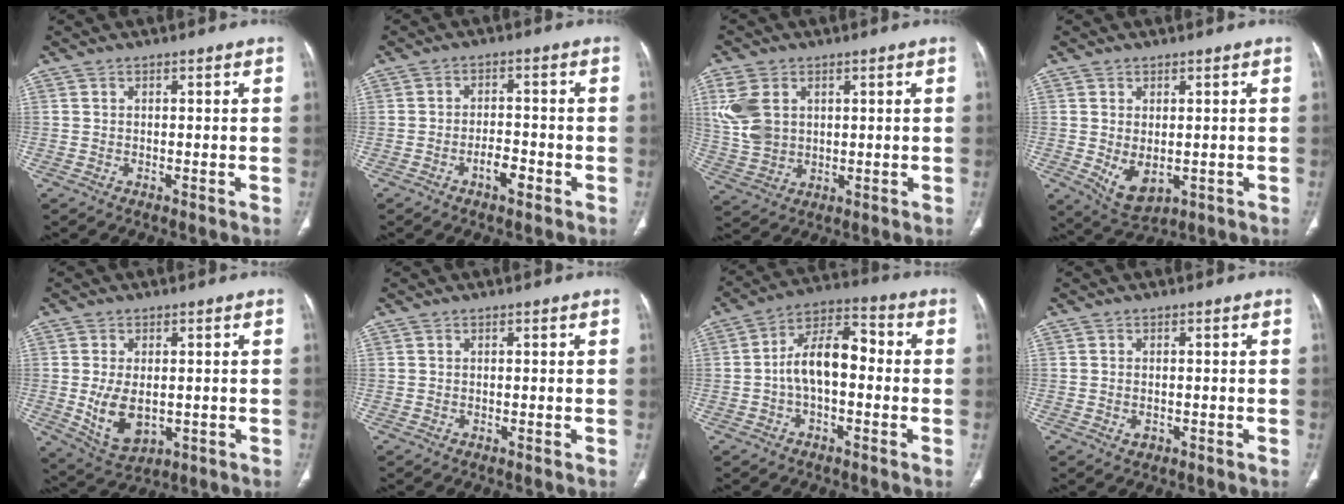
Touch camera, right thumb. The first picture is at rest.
{"total": 4.0, "force": [-2.1, 1.7, 2.8], "torque": [-0.042, 0.017, -0.036]}
{"total": 9.4, "force": [2.8, 6.8, 5.9], "torque": [-0.124, -0.005, 0.067]}
{"total": 6.2, "force": [-0.8, 3.7, 4.9], "torque": [-0.079, -0.010, 0.006]}
{"total": 8.5, "force": [-0.8, 5.2, 6.7], "torque": [-0.115, -0.012, 0.004]}
{"total": 0.0}
{"total": 11.0, "force": [-0.9, 6.0, 9.2], "torque": [-0.148, 0.042, -0.025]}
{"total": 1.5, "force": [-0.4, 1.1, 0.9], "torque": [-0.014, 0.004, -0.003]}